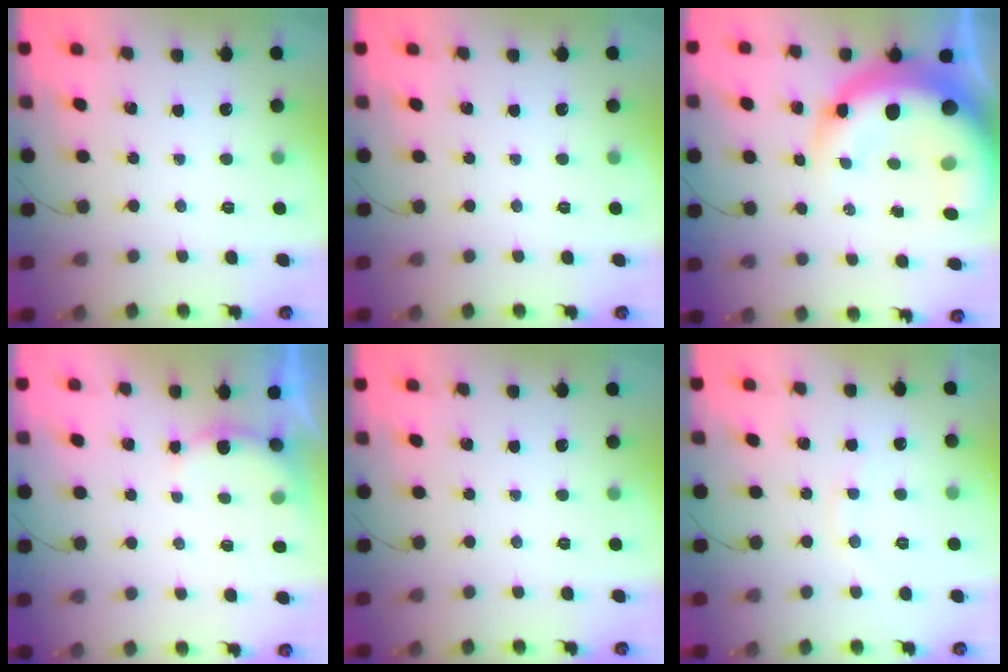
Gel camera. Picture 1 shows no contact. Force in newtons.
{"total": 0.0}
{"total": 21.3, "press": 20.7, "slide": 5.4}
{"total": 4.5, "press": 4.5, "slide": 0.5}
{"total": 0.0}
{"total": 6.4, "press": 6.3, "slide": 1.3}